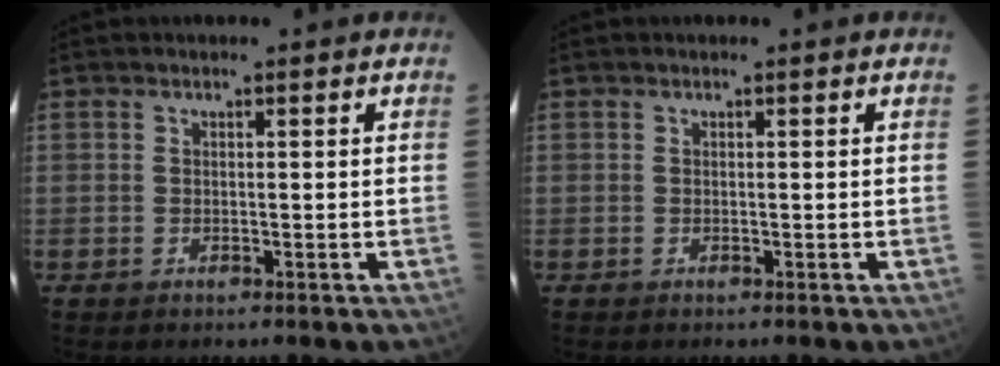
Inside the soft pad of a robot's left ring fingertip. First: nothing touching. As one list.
[{"total": 0.0}]